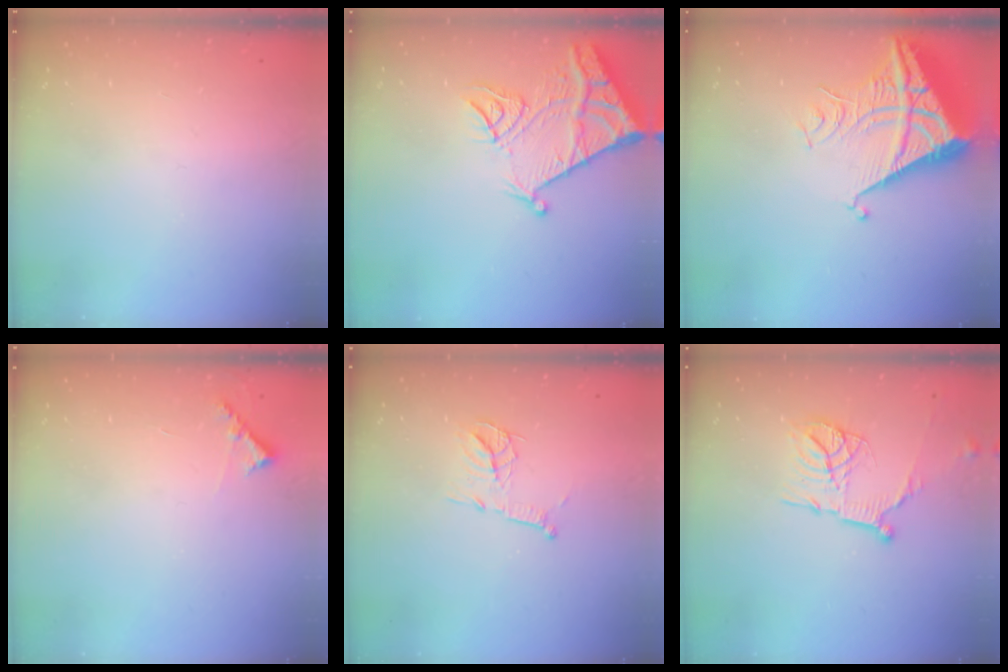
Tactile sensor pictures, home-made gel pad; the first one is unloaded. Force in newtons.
{"total": 12.8, "press": 12.7, "slide": 1.2}
{"total": 7.8, "press": 7.8, "slide": 0.7}
{"total": 5.8, "press": 5.8, "slide": 0.5}
{"total": 11.7, "press": 11.7, "slide": 0.7}
{"total": 14.7, "press": 14.7, "slide": 1.6}